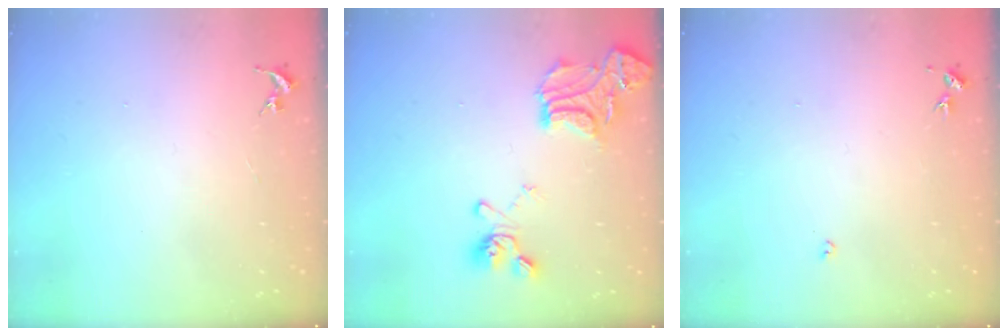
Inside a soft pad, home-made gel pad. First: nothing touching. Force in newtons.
{"total": 17.7, "press": 17.7, "slide": 1.6}
{"total": 2.7, "press": 2.7, "slide": 0.5}